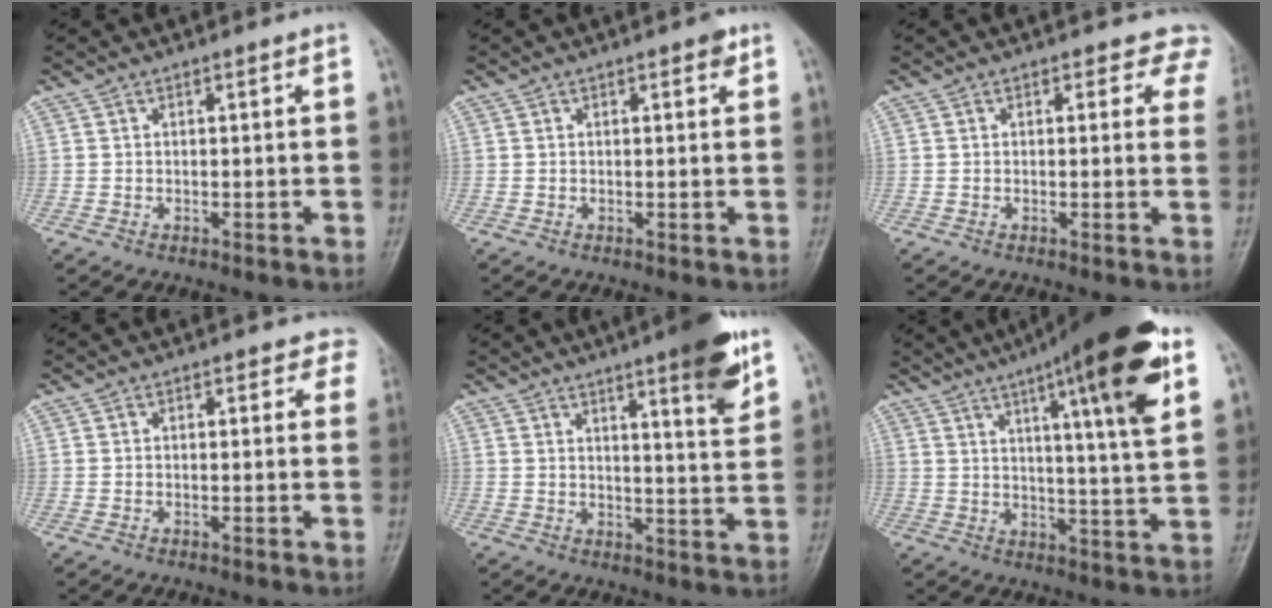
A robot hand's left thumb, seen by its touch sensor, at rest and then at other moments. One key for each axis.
{"total": 1.5, "fx": 0.8, "fy": 0.7, "fz": 1.0, "tx": -0.007, "ty": -0.001, "tz": 0.006}
{"total": 4.7, "fx": 3.5, "fy": 2.7, "fz": 1.4, "tx": 0.024, "ty": -0.010, "tz": 0.014}
{"total": 3.0, "fx": 2.1, "fy": 1.9, "fz": 1.2, "tx": 0.021, "ty": -0.005, "tz": 0.006}
{"total": 10.5, "fx": 6.2, "fy": 1.5, "fz": 8.3, "tx": -0.101, "ty": -0.035, "tz": 0.081}
{"total": 20.7, "fx": 10.2, "fy": 3.0, "fz": 17.8, "tx": -0.247, "ty": -0.023, "tz": 0.144}